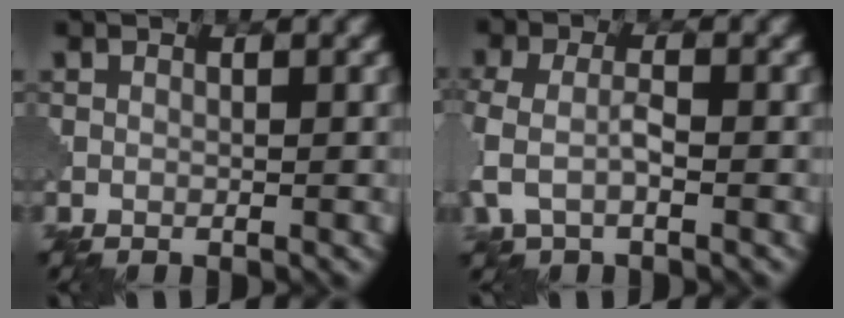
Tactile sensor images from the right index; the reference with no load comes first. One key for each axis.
{"total": 3.6, "fx": -0.8, "fy": 1.9, "fz": 2.9, "tx": -0.081, "ty": -0.001, "tz": -0.021}